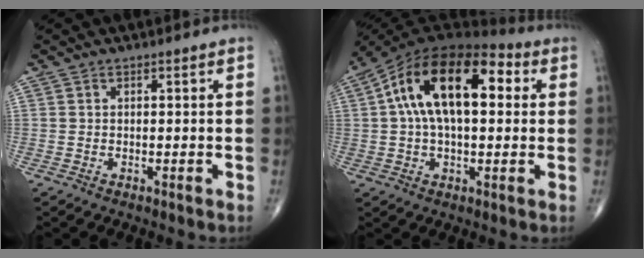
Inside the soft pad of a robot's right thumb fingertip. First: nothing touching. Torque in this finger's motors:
{"motor_torque": [-0.71, 2.56, 2.33, 0.45, 0.52]}